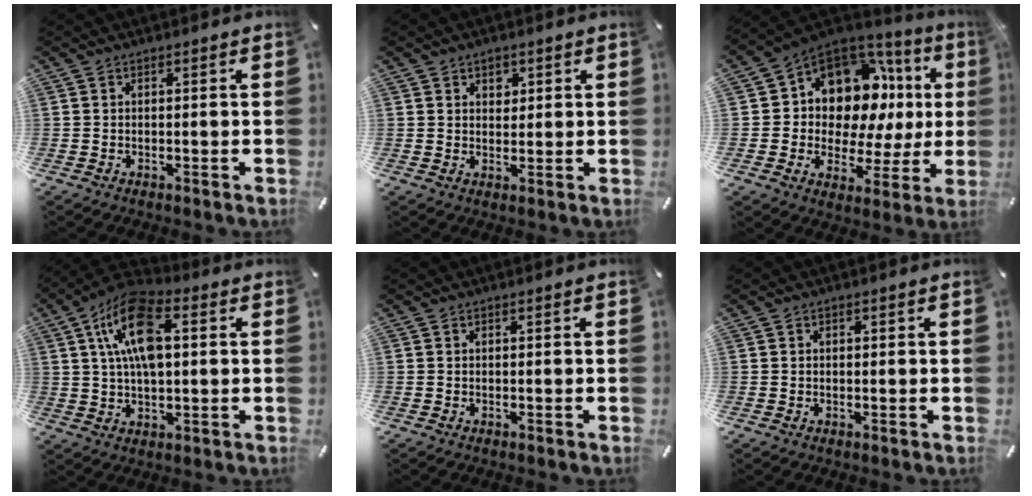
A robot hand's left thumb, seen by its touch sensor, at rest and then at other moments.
{"total": 3.2, "force": [1.5, 2.6, 1.0], "torque": [0.007, -0.008, 0.019]}
{"total": 13.4, "force": [4.8, 9.7, 7.9], "torque": [-0.118, -0.060, 0.084]}
{"total": 14.1, "force": [3.9, 7.4, 11.4], "torque": [-0.224, 0.002, 0.065]}
{"total": 0.0}
{"total": 0.6, "force": [0.1, 0.5, 0.3], "torque": [-0.007, 0.003, 0.000]}